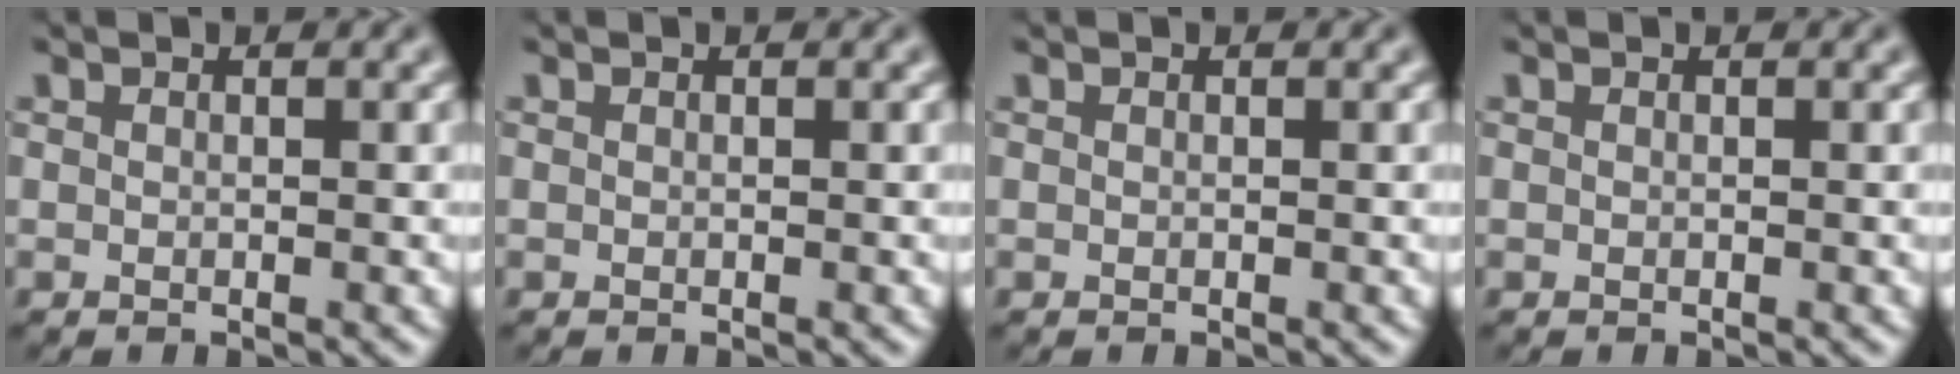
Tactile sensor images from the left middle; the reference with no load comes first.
{"total": 0.0}
{"total": 0.0}
{"total": 0.0}